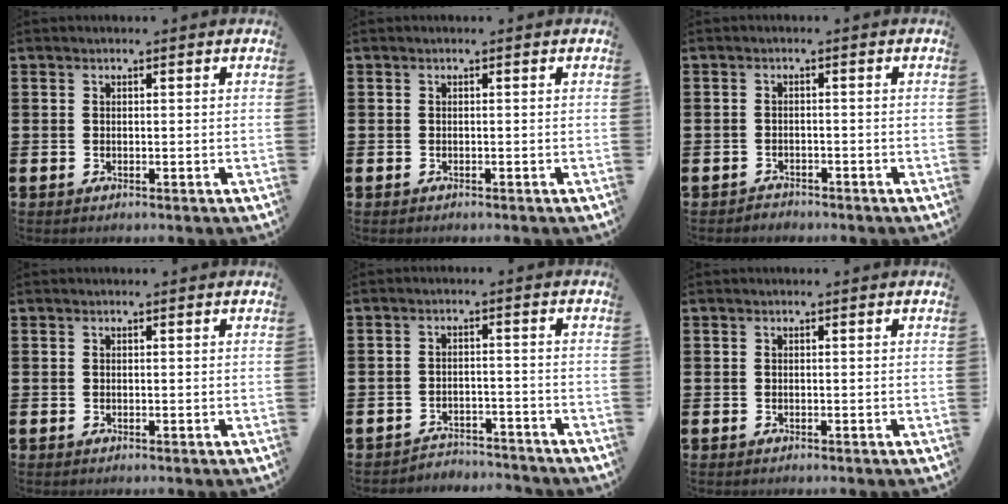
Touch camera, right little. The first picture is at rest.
{"total": 0.0}
{"total": 1.2, "force": [-1.1, 0.2, -0.1], "torque": [-0.001, 0.003, -0.025]}
{"total": 0.0}
{"total": 2.8, "force": [-2.8, 0.2, -0.3], "torque": [-0.004, 0.004, -0.062]}
{"total": 0.0}